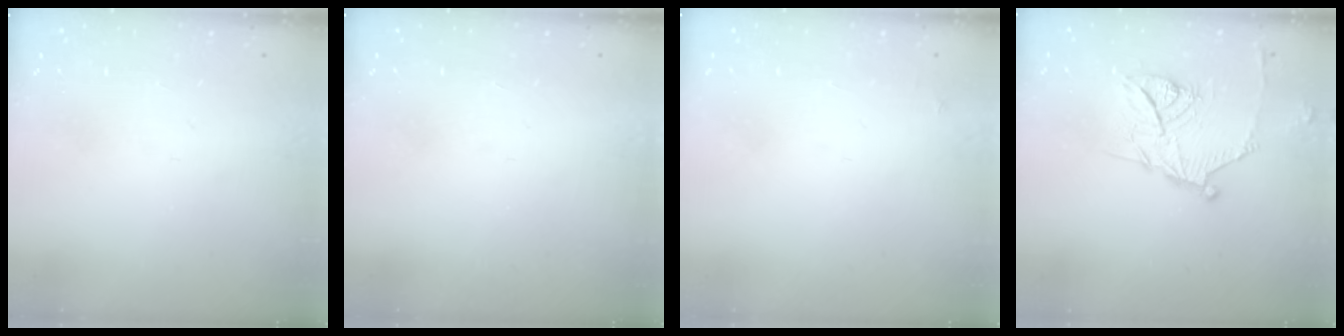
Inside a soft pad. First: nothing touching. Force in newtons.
{"total": 1.5, "press": 1.5, "slide": 0.1}
{"total": 3.4, "press": 3.3, "slide": 0.4}
{"total": 14.1, "press": 14.1, "slide": 0.2}